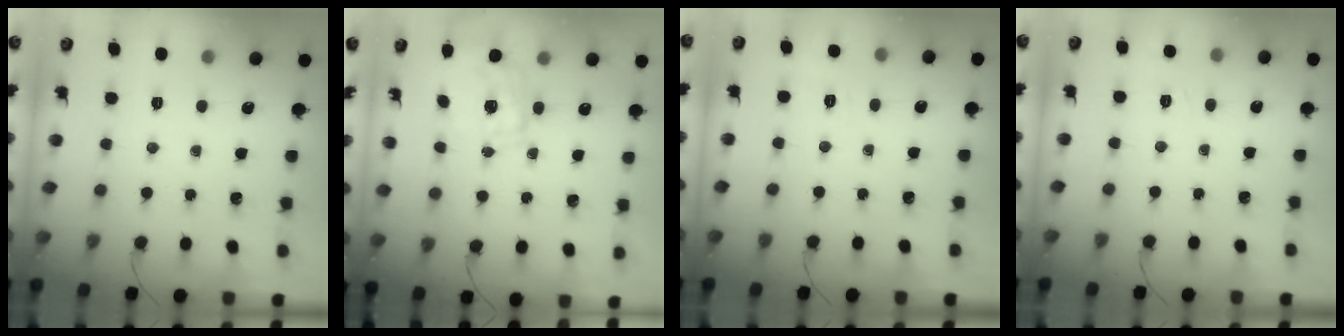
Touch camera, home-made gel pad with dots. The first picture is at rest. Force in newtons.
{"total": 2.2, "press": 2.2, "slide": 0.4}
{"total": 1.9, "press": 0.4, "slide": 1.9}
{"total": 1.7, "press": 0.3, "slide": 1.6}